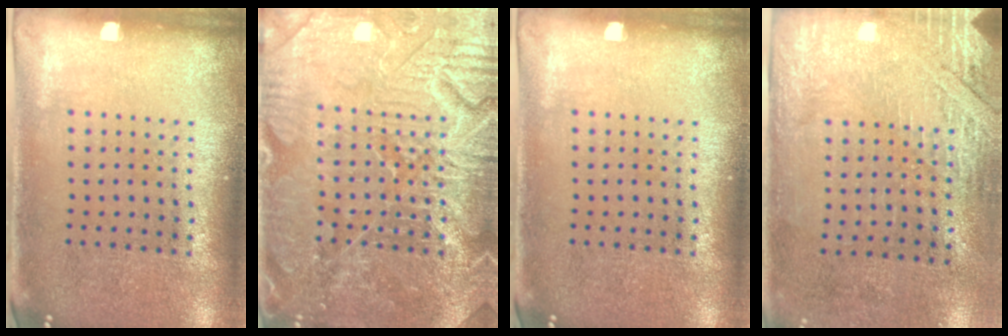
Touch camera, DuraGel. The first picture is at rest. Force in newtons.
{"total": 4.8, "press": 4.8, "slide": 0.6}
{"total": 0.0}
{"total": 2.8, "press": 2.4, "slide": 1.4}